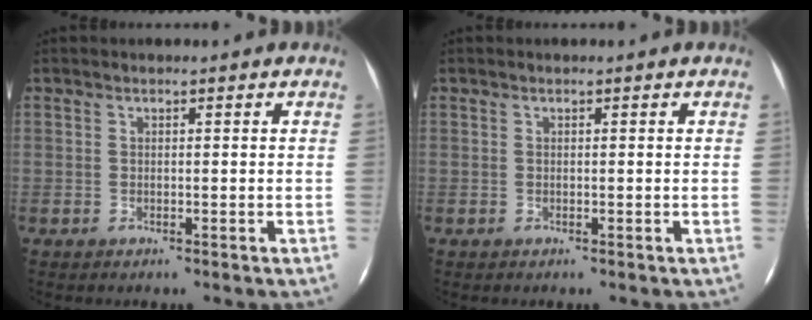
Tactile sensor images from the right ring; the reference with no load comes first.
{"total": 0.0}